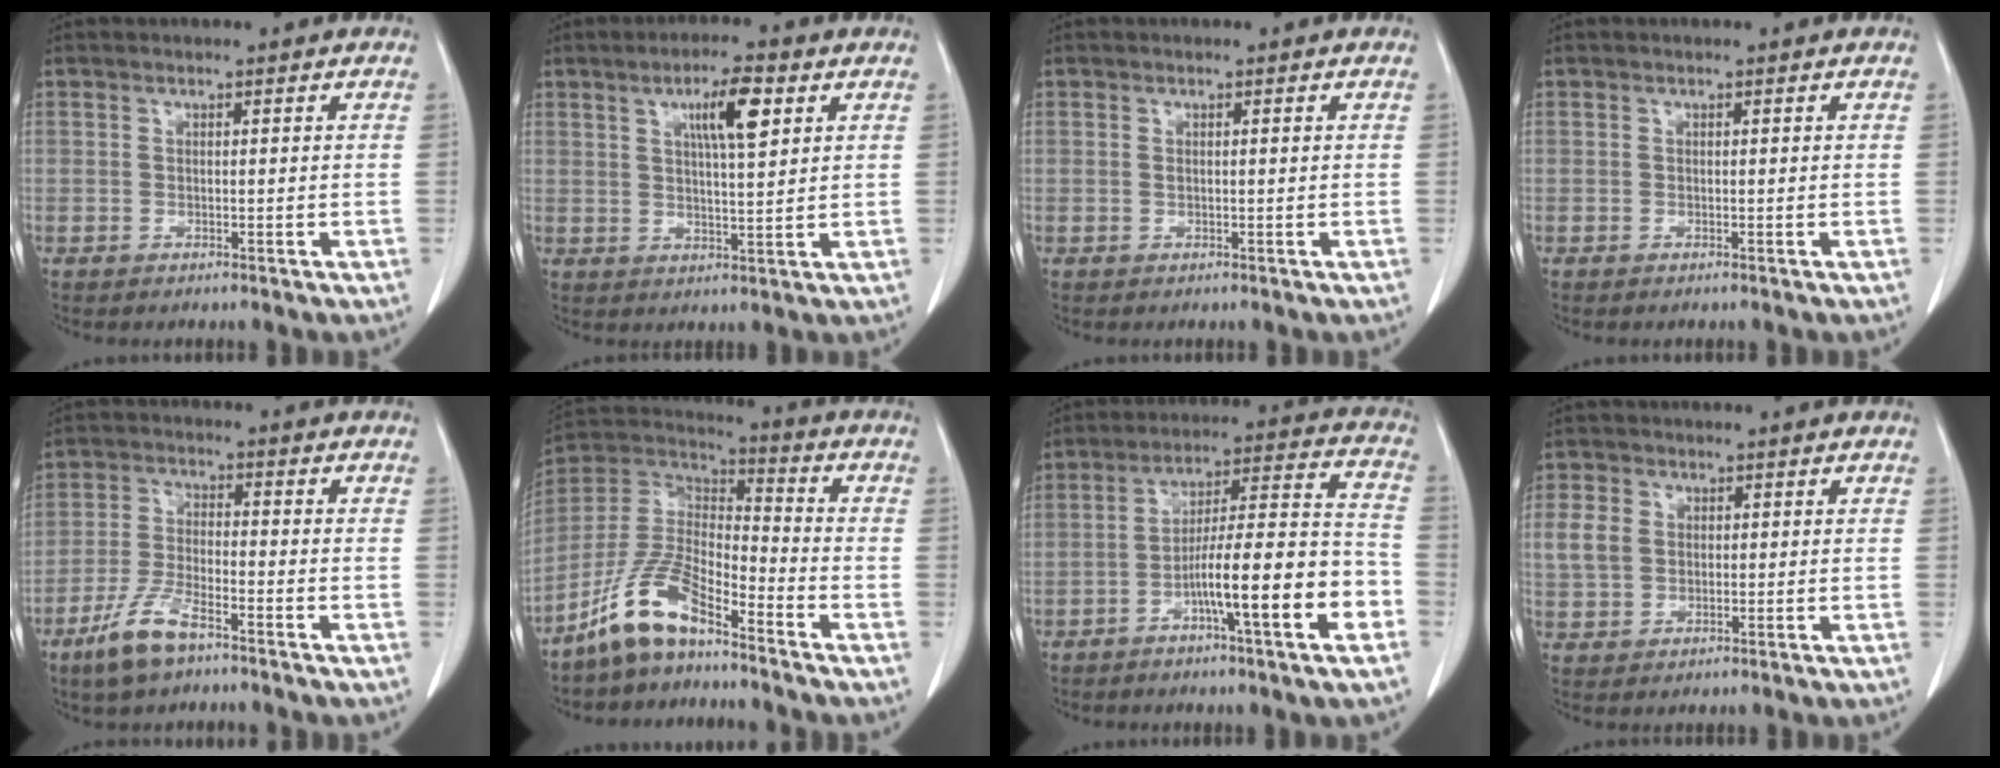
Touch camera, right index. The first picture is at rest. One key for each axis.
{"total": 7.2, "fx": 3.1, "fy": 1.0, "fz": 6.4, "tx": -0.111, "ty": 0.004, "tz": 0.050}
{"total": 0.7, "fx": 0.1, "fy": 0.1, "fz": 0.6, "tx": -0.017, "ty": 0.003, "tz": 0.005}
{"total": 0.0}
{"total": 7.6, "fx": -5.2, "fy": 2.1, "fz": 5.1, "tx": -0.114, "ty": -0.009, "tz": -0.099}
{"total": 11.2, "fx": -8.2, "fy": 3.1, "fz": 7.0, "tx": -0.158, "ty": 0.016, "tz": -0.161}
{"total": 15.6, "fx": -6.1, "fy": 0.9, "fz": 14.3, "tx": -0.223, "ty": 0.014, "tz": -0.097}
{"total": 5.0, "fx": 0.7, "fy": 4.0, "fz": 2.9, "tx": -0.067, "ty": 0.010, "tz": 0.015}